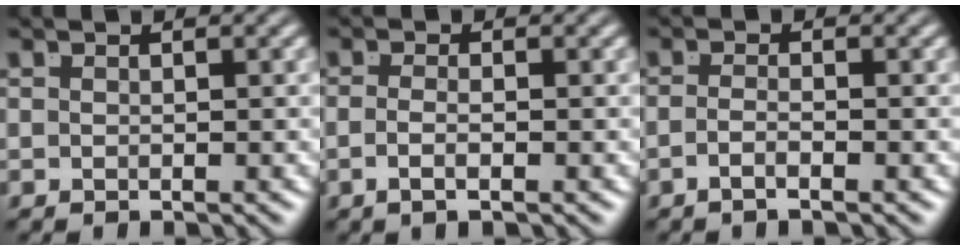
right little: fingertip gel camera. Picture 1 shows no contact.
{"total": 1.9, "force": [-1.1, -0.4, 1.5], "torque": [-0.032, -0.010, -0.014]}
{"total": 2.0, "force": [-1.5, -0.6, 1.2], "torque": [-0.025, -0.010, -0.023]}